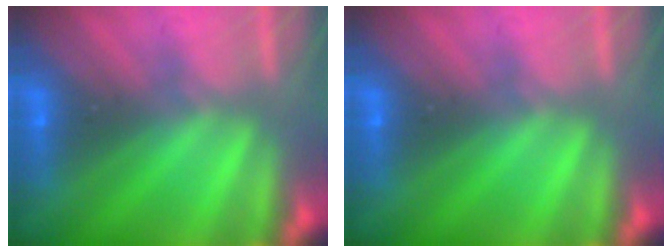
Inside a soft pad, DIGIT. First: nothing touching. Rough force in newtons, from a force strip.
{"total": 0.0}